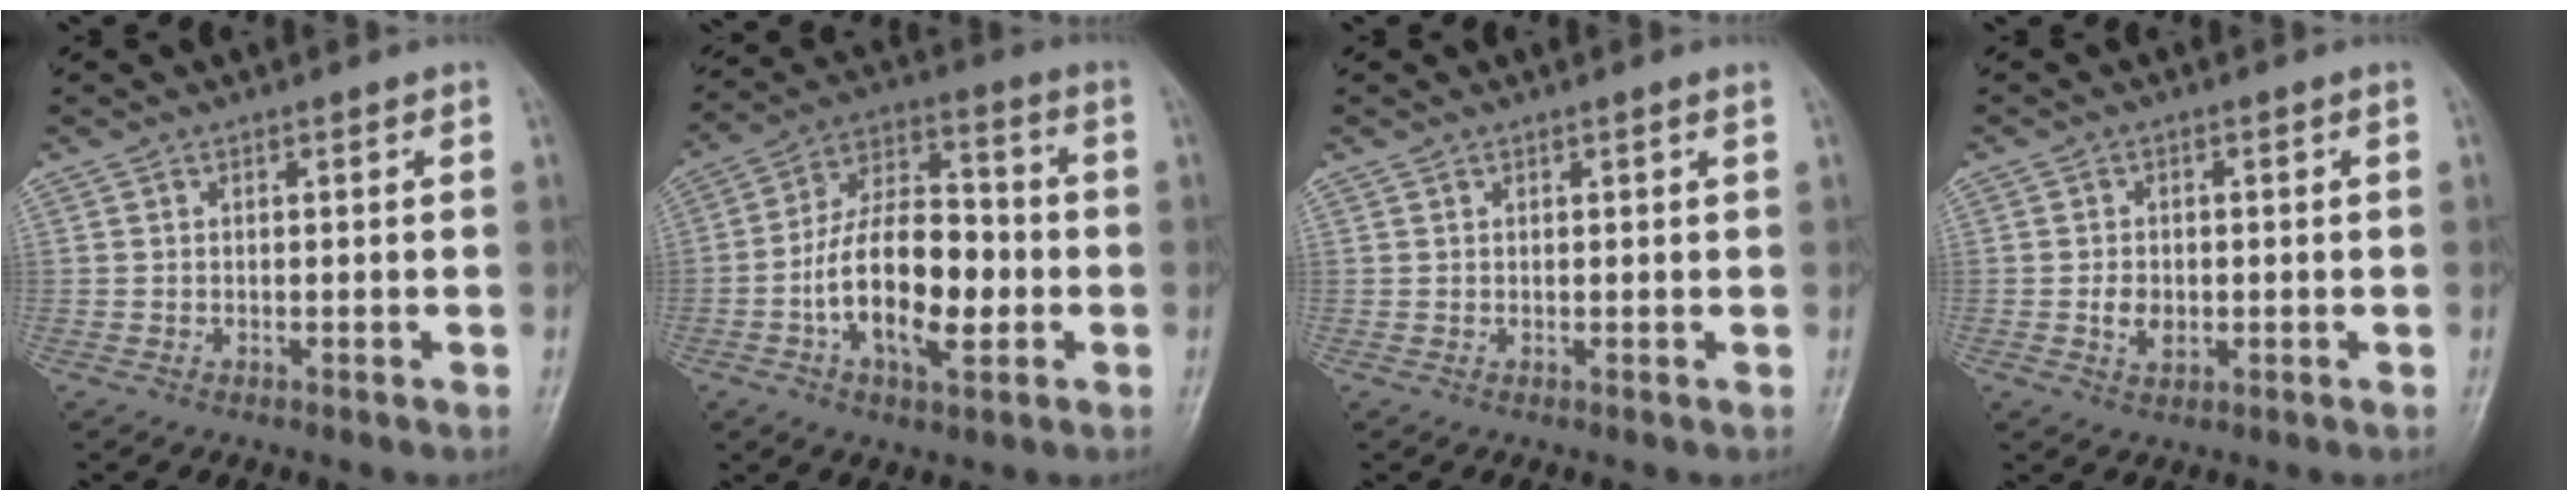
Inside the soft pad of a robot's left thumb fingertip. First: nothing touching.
{"total": 16.6, "force": [-3.5, 8.7, 13.7], "torque": [-0.226, 0.030, -0.064]}
{"total": 0.5, "force": [0.3, 0.2, 0.4], "torque": [-0.006, 0.001, 0.003]}
{"total": 3.6, "force": [-0.7, 2.7, 2.4], "torque": [-0.033, 0.001, -0.011]}